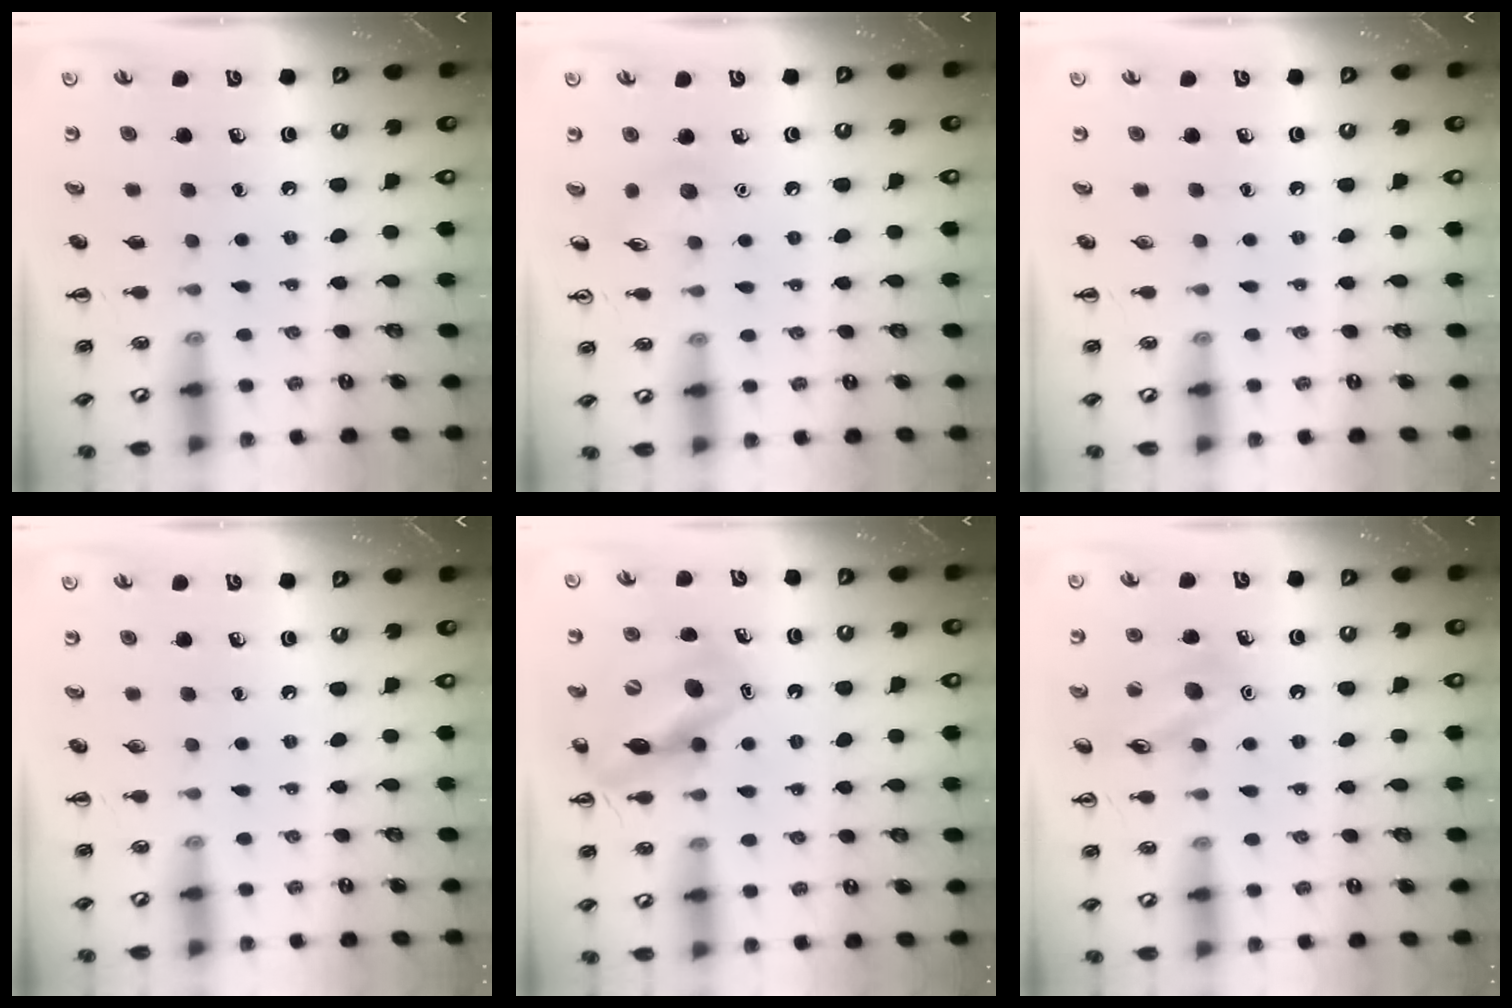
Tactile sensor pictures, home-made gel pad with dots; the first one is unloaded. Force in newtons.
{"total": 5.1, "press": 4.9, "slide": 1.3}
{"total": 0.0}
{"total": 0.0}
{"total": 13.2, "press": 12.9, "slide": 3.2}
{"total": 12.5, "press": 12.4, "slide": 1.9}